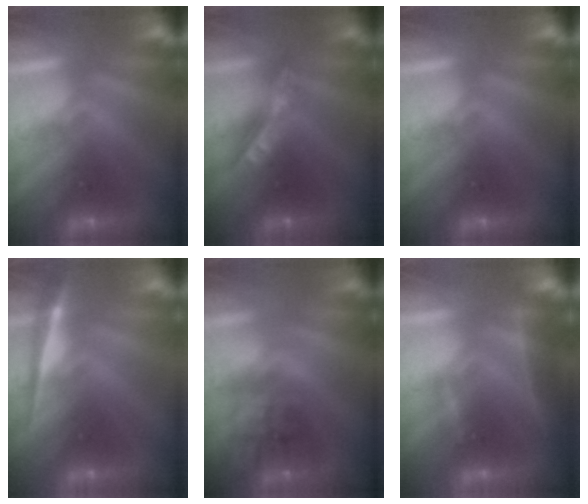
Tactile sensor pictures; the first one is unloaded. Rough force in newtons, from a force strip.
{"total": 7.2}
{"total": 0.0}
{"total": 1.9}
{"total": 1.6}
{"total": 2.3}